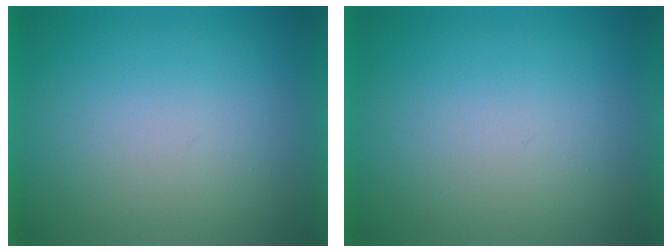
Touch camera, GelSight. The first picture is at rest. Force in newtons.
{"total": 0.0}